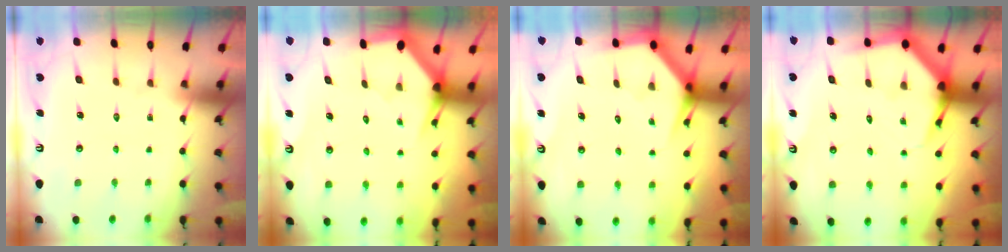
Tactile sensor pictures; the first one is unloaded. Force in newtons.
{"total": 2.9, "press": 2.9, "slide": 0.0}
{"total": 3.4, "press": 3.4, "slide": 0.3}
{"total": 6.0, "press": 6.0, "slide": 0.4}